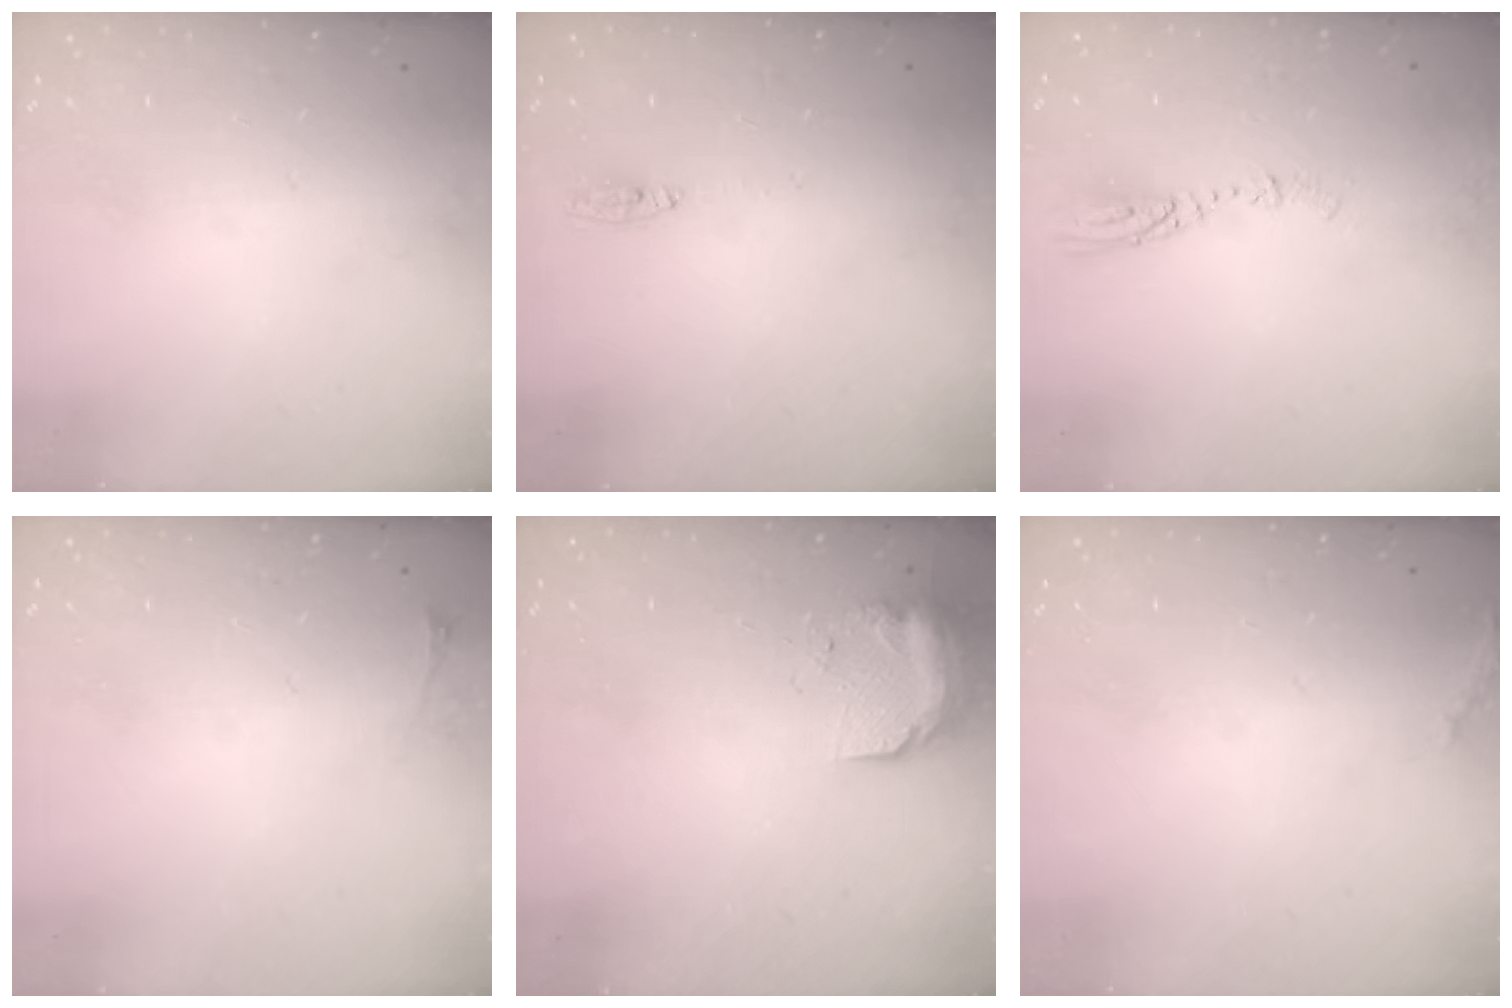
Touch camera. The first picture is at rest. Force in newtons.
{"total": 4.2, "press": 2.6, "slide": 3.3}
{"total": 4.0, "press": 3.9, "slide": 0.2}
{"total": 2.8, "press": 2.1, "slide": 1.9}
{"total": 9.9, "press": 9.4, "slide": 3.1}
{"total": 5.6, "press": 5.3, "slide": 1.7}